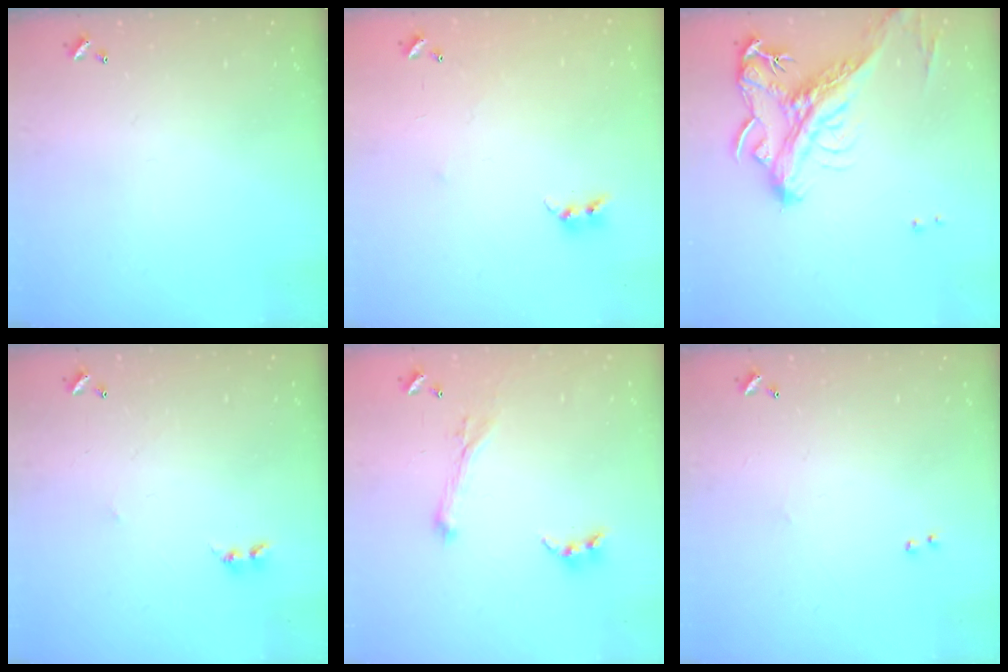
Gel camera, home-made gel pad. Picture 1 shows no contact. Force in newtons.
{"total": 5.1, "press": 4.9, "slide": 1.1}
{"total": 4.7, "press": 4.5, "slide": 1.3}
{"total": 2.8, "press": 2.7, "slide": 0.4}
{"total": 1.1, "press": 0.6, "slide": 0.9}
{"total": 2.3, "press": 2.2, "slide": 0.8}